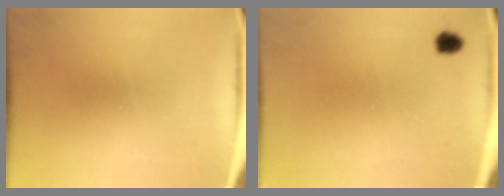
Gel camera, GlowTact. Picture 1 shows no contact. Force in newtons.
{"total": 1.8}